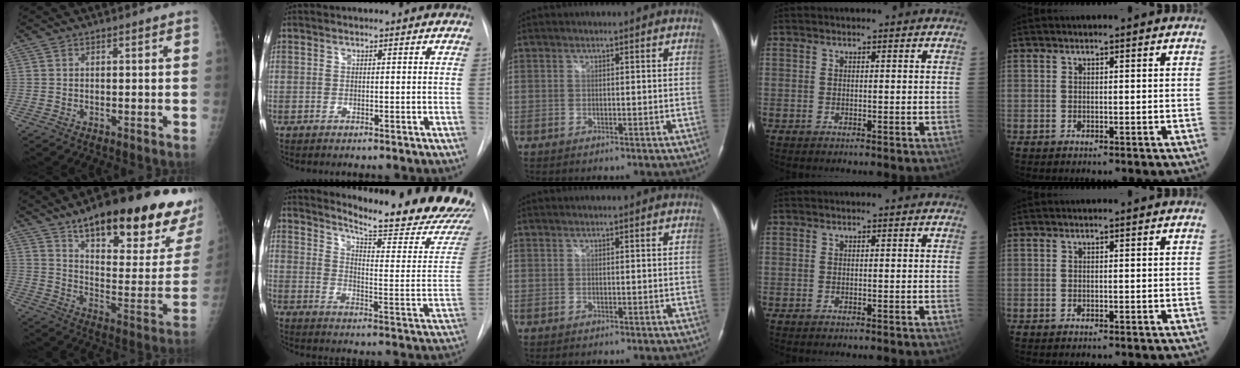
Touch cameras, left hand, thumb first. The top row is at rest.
{"thumb": {"total": 29.2, "force": [19.2, 8.1, 20.4], "torque": [-0.249, -0.071, 0.275]}, "index": {"total": 22.9, "force": [21.0, 0.7, 9.0], "torque": [-0.132, -0.118, 0.258]}}